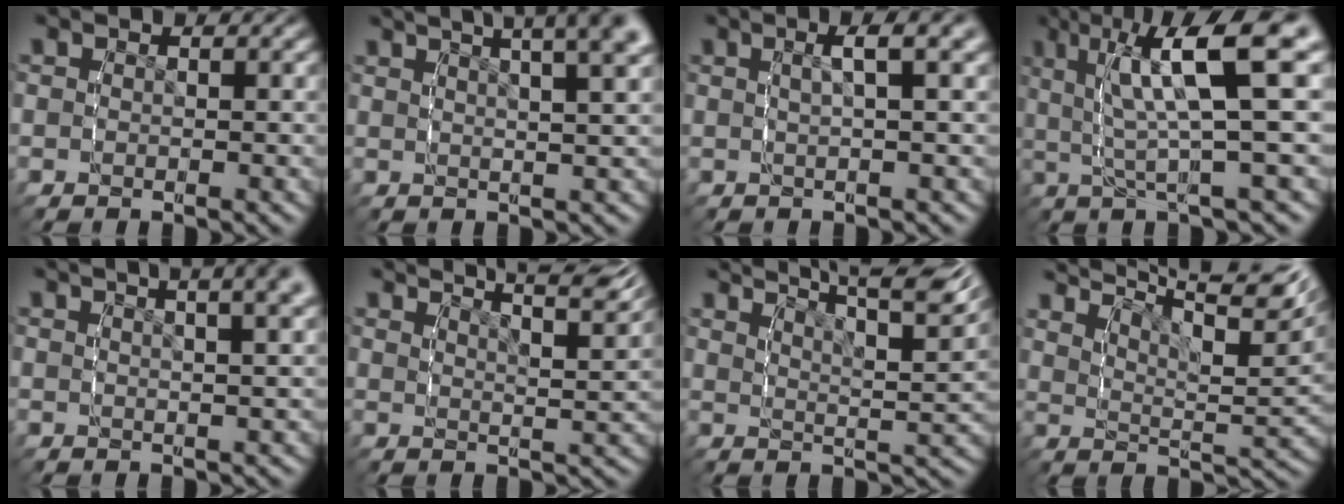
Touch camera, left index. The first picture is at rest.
{"total": 10.5, "force": [6.5, 4.0, 7.2], "torque": [-0.087, 0.029, 0.092]}
{"total": 3.1, "force": [1.3, -0.4, 2.8], "torque": [-0.036, 0.018, 0.018]}
{"total": 8.1, "force": [2.7, 1.3, 7.5], "torque": [-0.119, 0.019, 0.040]}
{"total": 7.3, "force": [4.6, 2.0, 5.3], "torque": [-0.058, 0.028, 0.061]}
{"total": 8.8, "force": [7.0, 2.2, 5.0], "torque": [-0.058, 0.016, 0.100]}
{"total": 10.0, "force": [7.3, 2.9, 6.1], "torque": [-0.066, 0.019, 0.102]}
{"total": 13.1, "force": [9.1, 4.4, 8.3], "torque": [-0.091, 0.034, 0.121]}